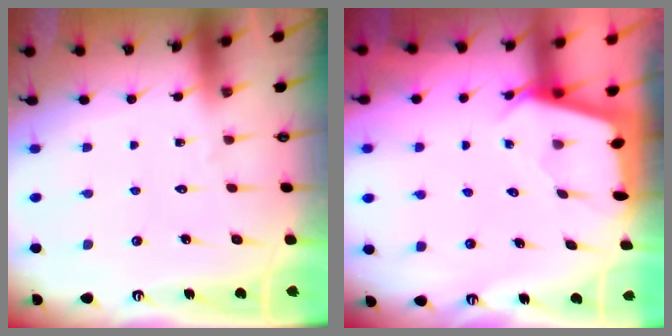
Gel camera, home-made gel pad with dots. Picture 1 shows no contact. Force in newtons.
{"total": 2.4, "press": 2.4, "slide": 0.3}